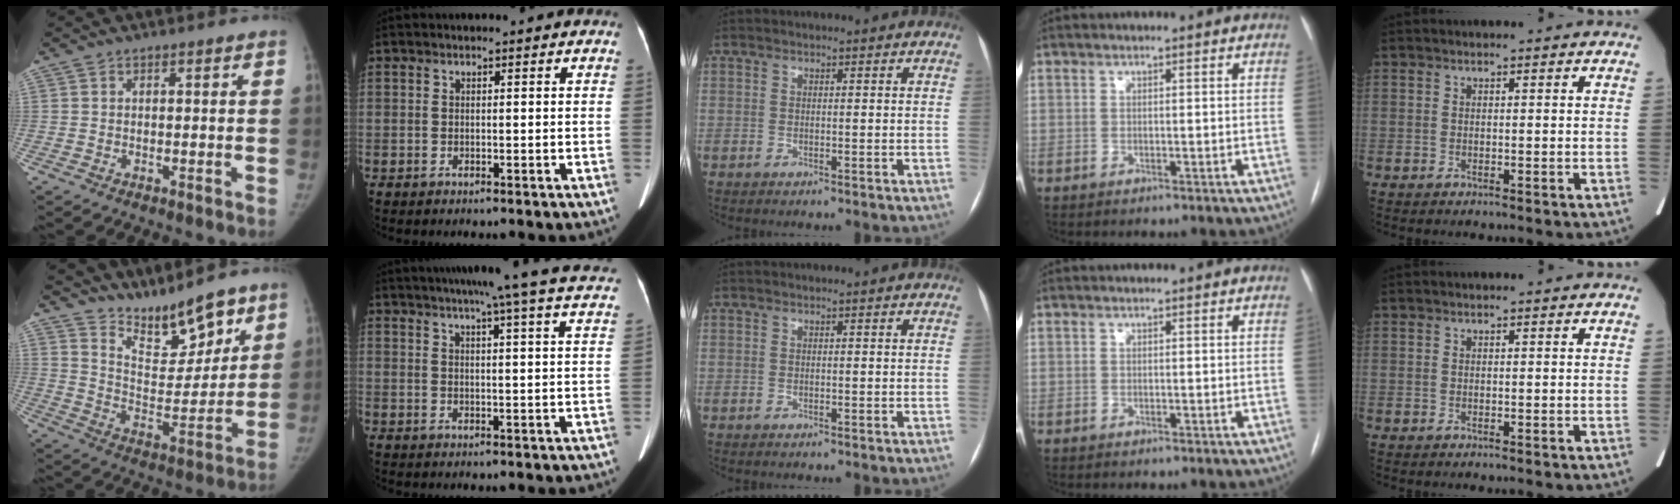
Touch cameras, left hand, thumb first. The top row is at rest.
{"thumb": {"total": 14.6, "force": [11.5, 5.1, 7.4], "torque": [-0.071, -0.081, 0.203]}, "index": {"total": 22.2, "force": [19.2, -0.3, 11.2], "torque": [-0.171, -0.013, 0.231]}}